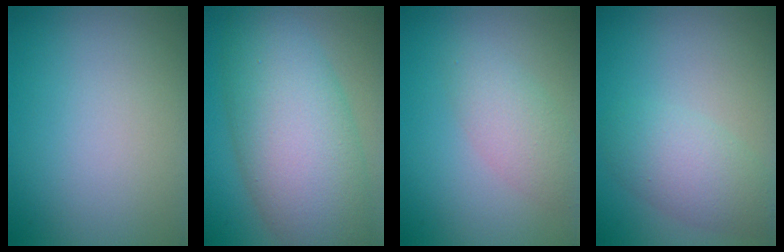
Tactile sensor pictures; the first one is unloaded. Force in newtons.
{"total": 10.7, "press": 10.7, "slide": 0.5}
{"total": 2.8, "press": 2.8, "slide": 0.1}
{"total": 3.9, "press": 3.9, "slide": 0.2}